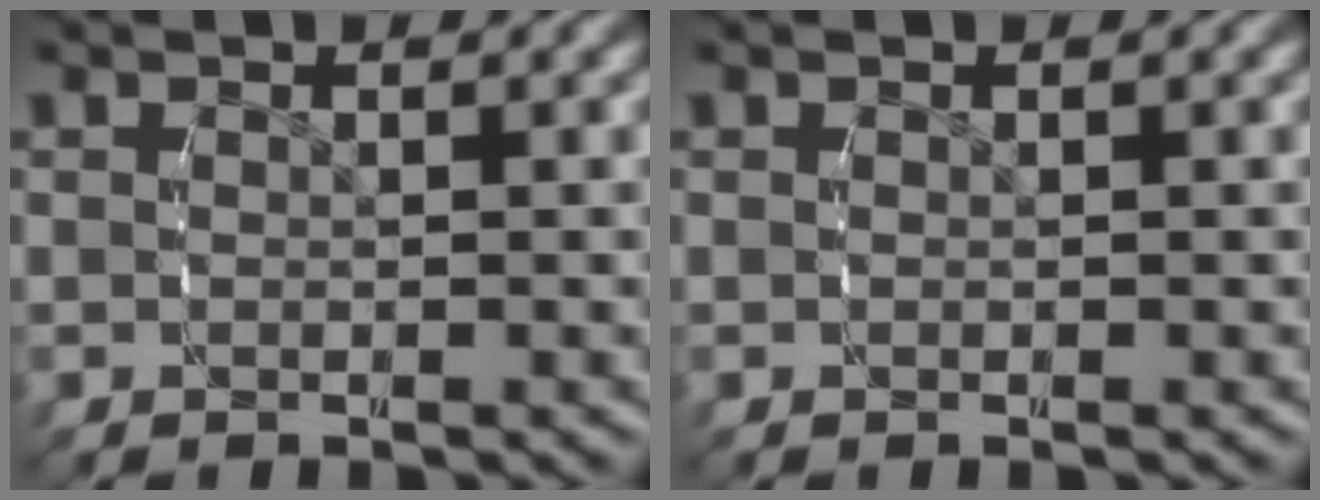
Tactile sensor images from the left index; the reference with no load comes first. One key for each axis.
{"total": 0.0}